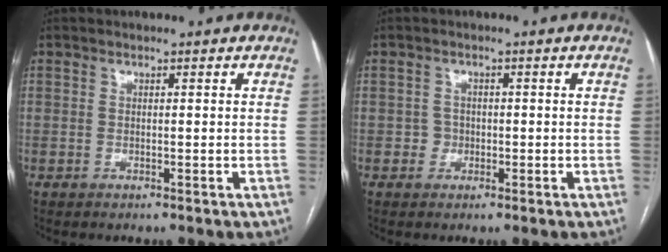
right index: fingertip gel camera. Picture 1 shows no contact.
{"total": 1.6, "force": [-0.4, 1.5, 0.2], "torque": [0.007, 0.008, -0.008]}